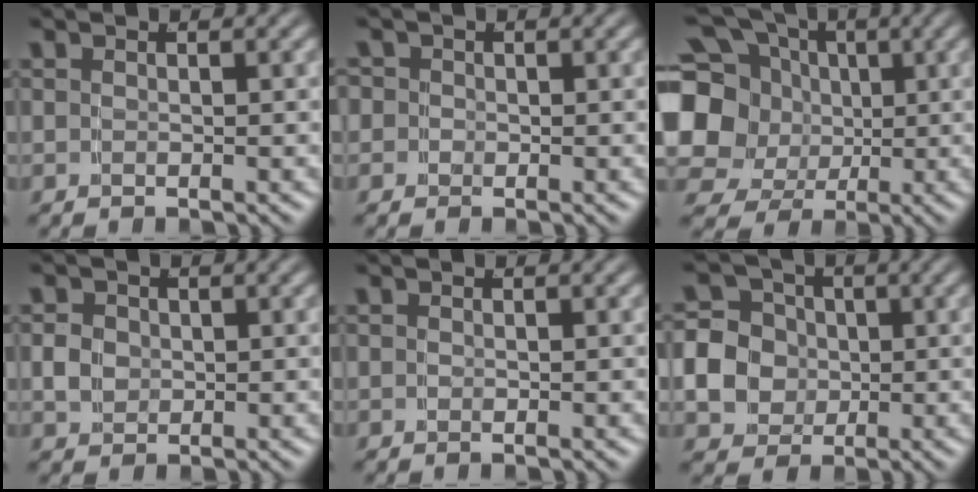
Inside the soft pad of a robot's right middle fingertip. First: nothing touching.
{"total": 2.4, "force": [-0.4, 2.3, 0.4], "torque": [-0.014, -0.006, -0.017]}
{"total": 11.9, "force": [1.2, 9.9, 6.5], "torque": [-0.123, -0.023, 0.016]}
{"total": 1.8, "force": [0.0, 1.5, 1.0], "torque": [-0.016, -0.001, 0.003]}
{"total": 0.0}
{"total": 11.6, "force": [-0.5, 10.6, 4.7], "torque": [-0.116, -0.033, -0.016]}